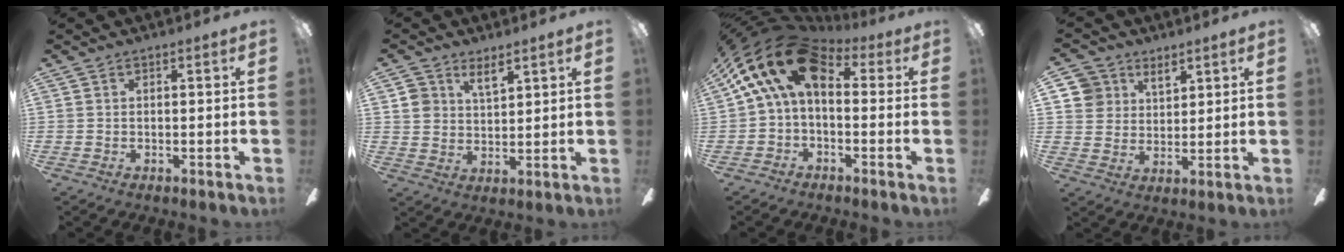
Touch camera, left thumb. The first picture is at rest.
{"total": 5.9, "force": [4.5, 3.4, 2.0], "torque": [-0.031, -0.014, 0.080]}
{"total": 17.1, "force": [5.1, 9.8, 13.1], "torque": [-0.249, -0.010, 0.085]}
{"total": 8.5, "force": [5.8, 6.0, 1.3], "torque": [-0.036, -0.026, 0.111]}